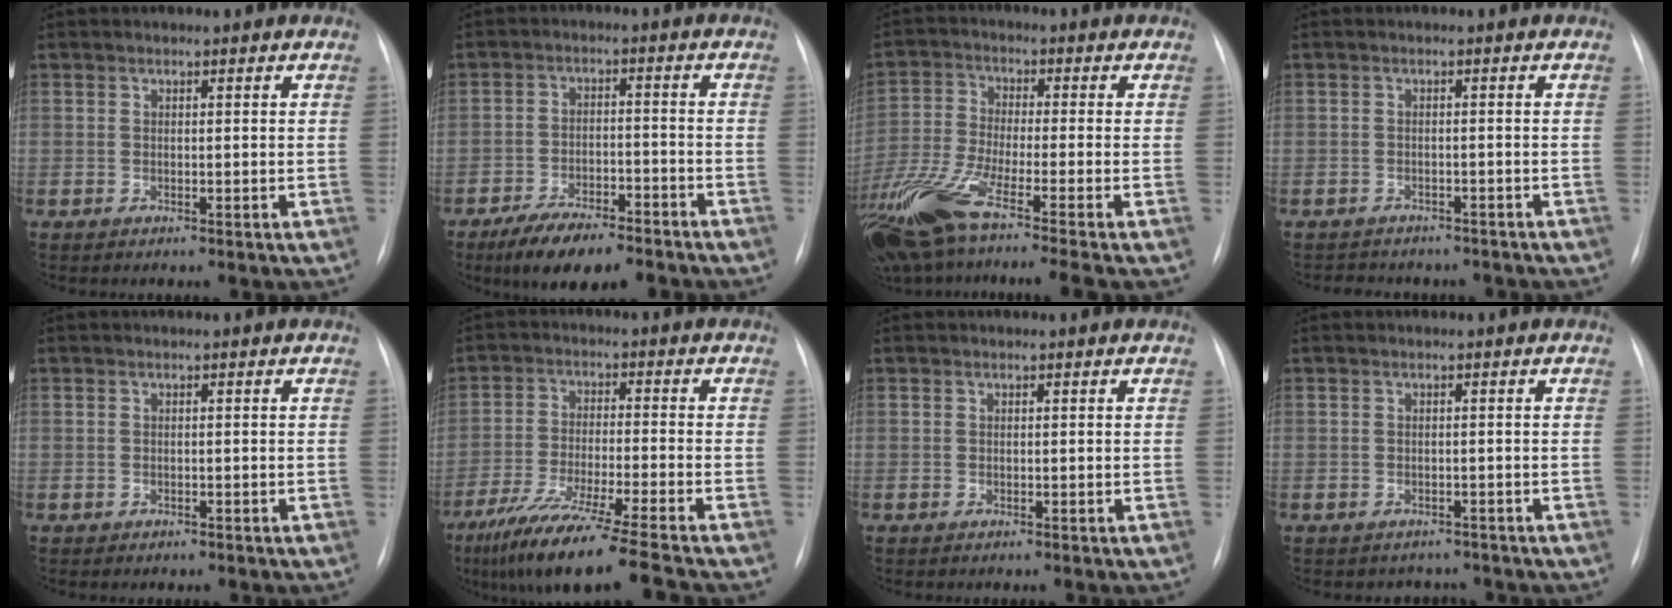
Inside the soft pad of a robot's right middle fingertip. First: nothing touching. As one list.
[{"total": 9.9, "force": [-7.7, 3.0, 5.4], "torque": [-0.087, -0.012, -0.131]}, {"total": 15.7, "force": [-10.8, 0.2, 11.4], "torque": [-0.257, -0.046, -0.201]}, {"total": 6.7, "force": [-5.9, 2.8, 1.4], "torque": [-0.021, 0.009, -0.067]}, {"total": 0.0}, {"total": 15.1, "force": [-11.7, -1.1, 9.5], "torque": [-0.174, -0.050, -0.196]}, {"total": 0.0}, {"total": 2.3, "force": [-1.9, 1.1, -0.4], "torque": [0.002, 0.009, -0.025]}]